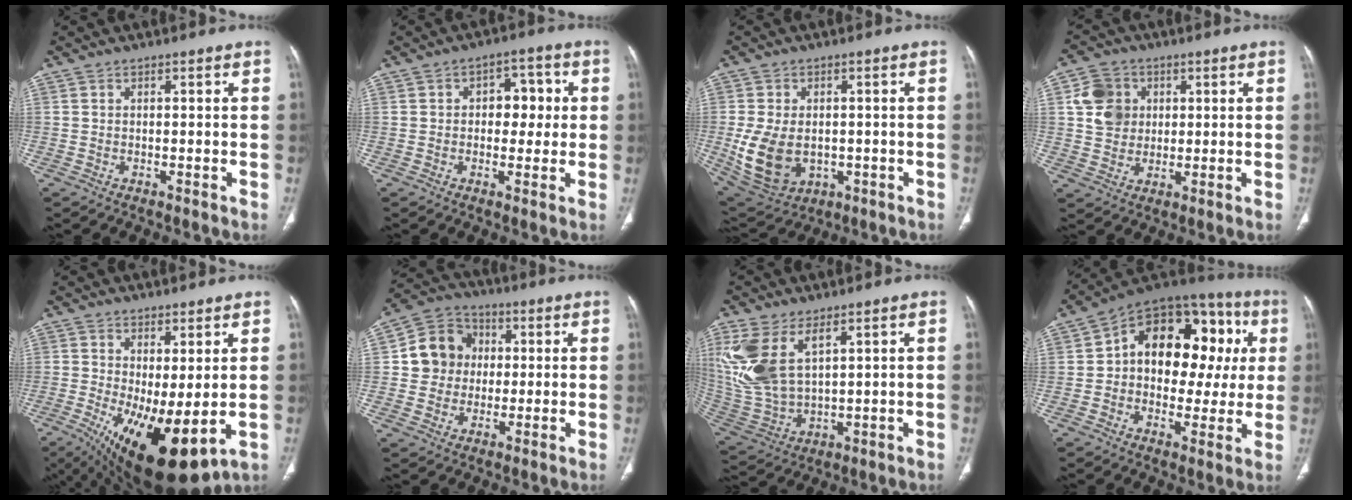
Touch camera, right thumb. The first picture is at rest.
{"total": 7.0, "force": [0.8, 4.7, 5.1], "torque": [-0.032, 0.014, 0.008]}
{"total": 12.4, "force": [-1.6, 8.7, 8.7], "torque": [-0.157, -0.002, -0.002]}
{"total": 8.3, "force": [2.0, 7.2, 3.6], "torque": [-0.044, -0.003, 0.037]}
{"total": 15.2, "force": [-2.2, 5.9, 13.8], "torque": [-0.243, -0.026, -0.011]}
{"total": 10.7, "force": [0.9, 9.8, 4.0], "torque": [-0.037, 0.016, 0.008]}
{"total": 15.1, "force": [6.5, 7.7, 11.2], "torque": [-0.248, -0.017, 0.149]}
{"total": 22.5, "force": [3.5, 14.5, 16.9], "torque": [-0.184, 0.040, 0.044]}